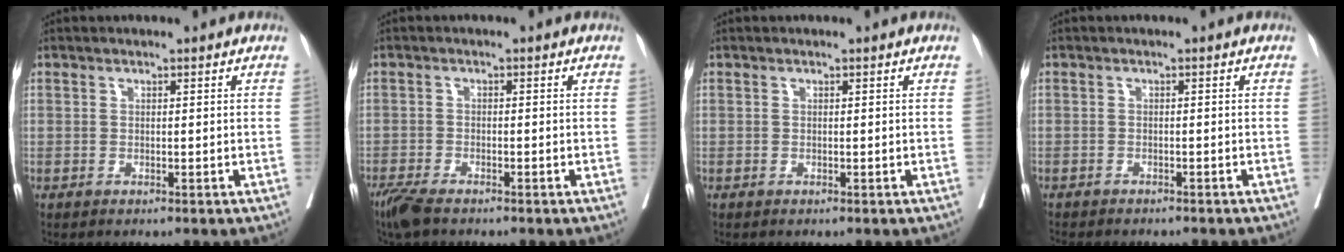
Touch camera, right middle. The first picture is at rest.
{"total": 3.7, "force": [-2.9, 0.8, 2.1], "torque": [-0.046, -0.010, -0.052]}
{"total": 0.0}
{"total": 7.1, "force": [-6.3, 1.6, 2.7], "torque": [-0.032, -0.005, -0.082]}